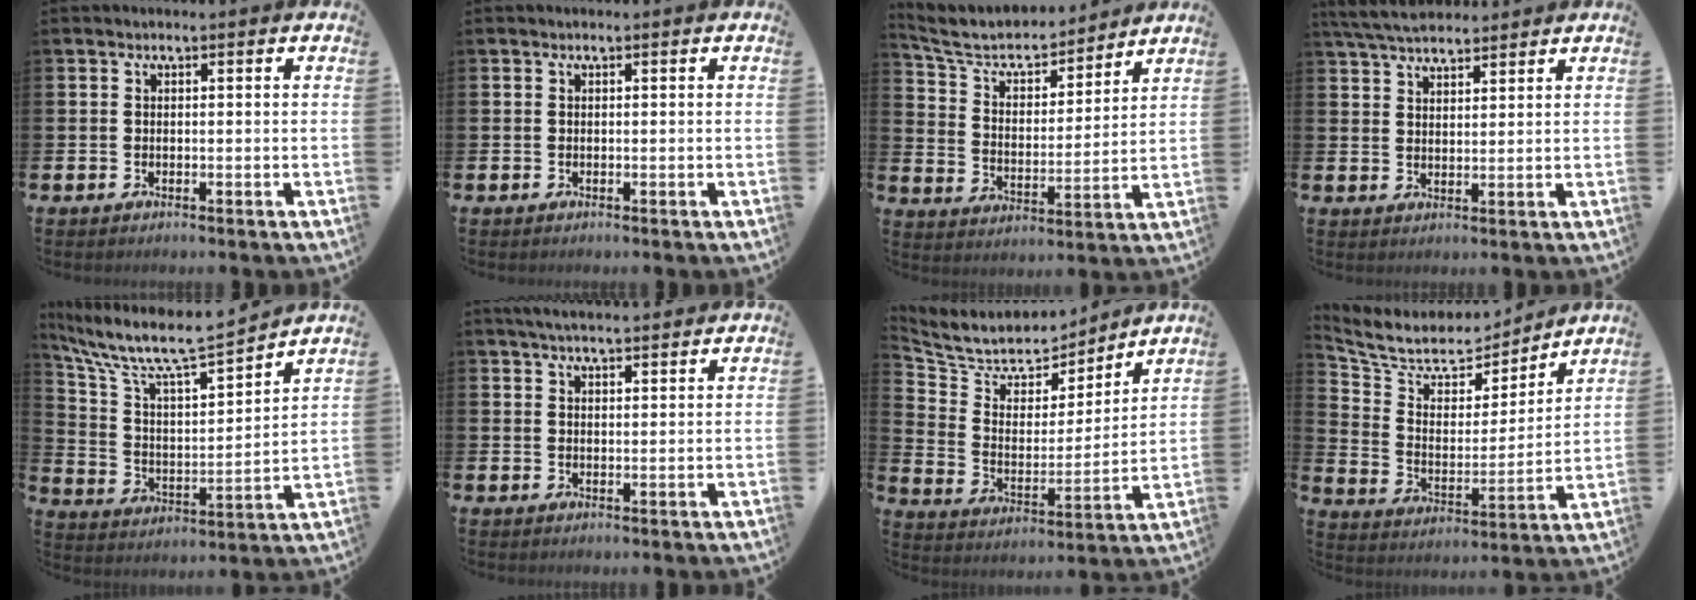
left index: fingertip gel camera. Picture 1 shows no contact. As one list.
[{"total": 0.0}, {"total": 6.6, "force": [6.0, 2.2, 1.7], "torque": [-0.070, -0.042, 0.100]}, {"total": 4.8, "force": [4.5, 1.0, 1.3], "torque": [-0.034, -0.018, 0.082]}, {"total": 9.3, "force": [8.2, 1.3, 4.2], "torque": [-0.120, -0.062, 0.132]}, {"total": 3.7, "force": [3.5, 0.5, 1.1], "torque": [-0.025, -0.011, 0.063]}, {"total": 6.7, "force": [6.1, 2.7, 0.1], "torque": [-0.050, -0.053, 0.107]}, {"total": 7.1, "force": [6.4, 3.0, 1.1], "torque": [-0.068, -0.051, 0.109]}]